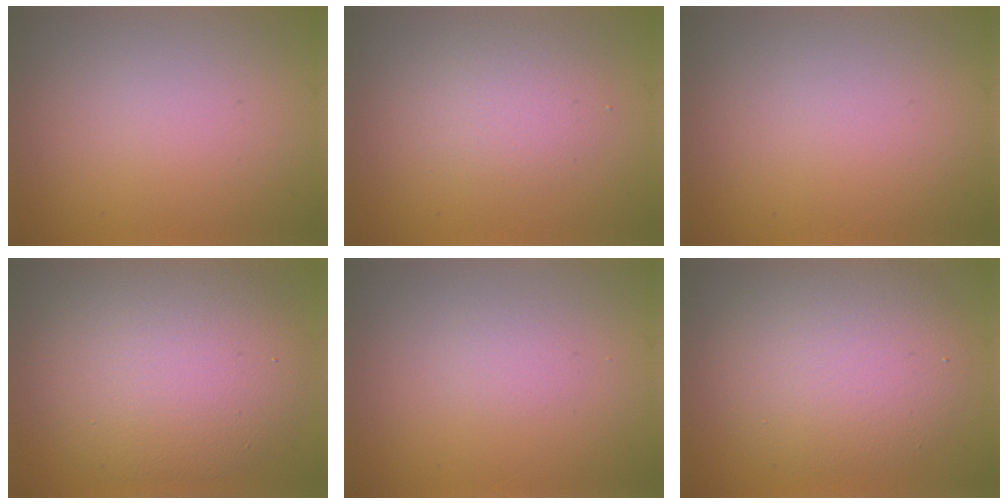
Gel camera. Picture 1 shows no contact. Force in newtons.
{"total": 2.4, "press": 2.4, "slide": 0.2}
{"total": 0.0}
{"total": 9.5, "press": 9.5, "slide": 0.3}
{"total": 0.7, "press": 0.7, "slide": 0.0}
{"total": 6.4, "press": 6.4, "slide": 0.4}